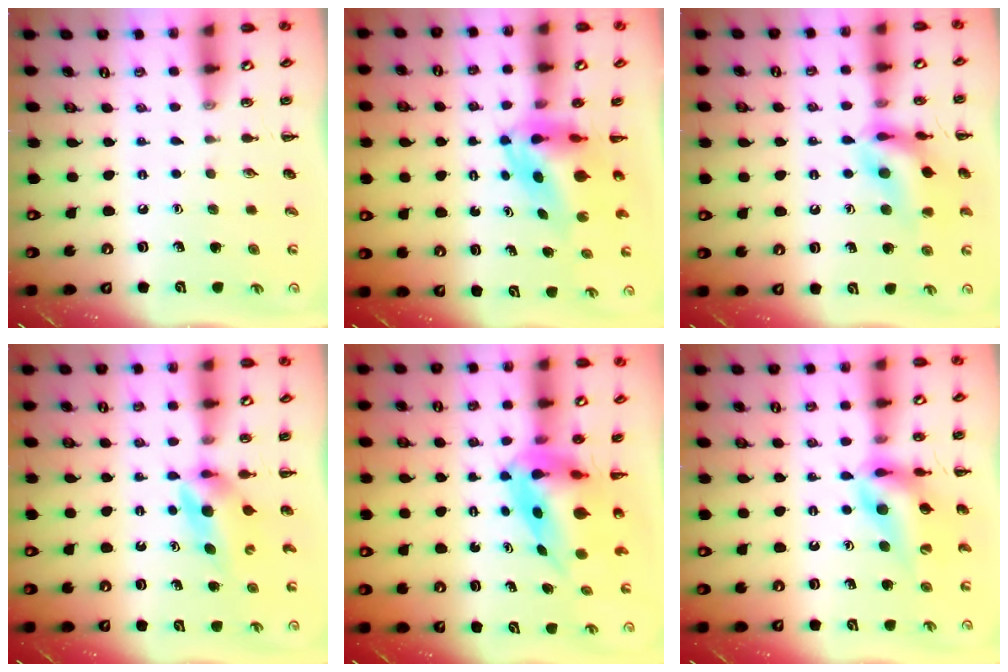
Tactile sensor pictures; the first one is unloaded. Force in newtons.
{"total": 6.0, "press": 5.7, "slide": 1.9}
{"total": 13.1, "press": 13.0, "slide": 1.8}
{"total": 5.2, "press": 5.2, "slide": 0.5}
{"total": 8.2, "press": 7.7, "slide": 2.9}
{"total": 11.5, "press": 11.0, "slide": 3.6}